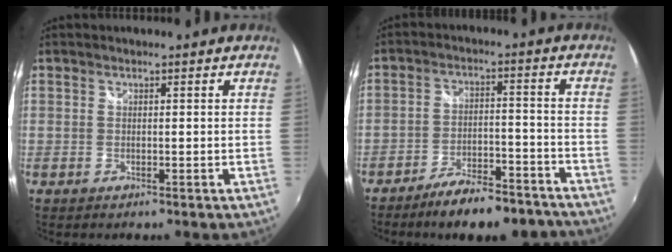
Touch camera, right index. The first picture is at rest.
{"total": 11.4, "force": [-9.9, 3.1, 4.9], "torque": [-0.095, 0.013, -0.141]}